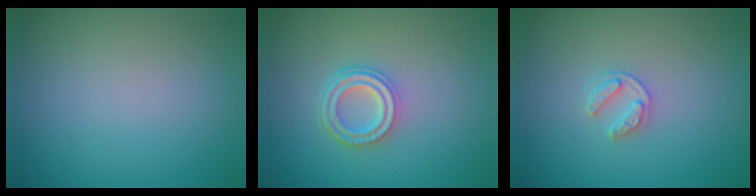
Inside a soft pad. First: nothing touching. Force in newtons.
{"total": 3.6, "press": 2.7, "slide": 2.4}
{"total": 1.8, "press": 1.8, "slide": 0.3}